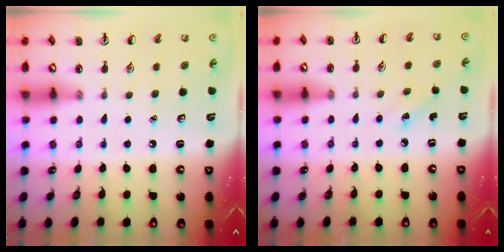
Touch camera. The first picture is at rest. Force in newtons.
{"total": 1.9, "press": 1.8, "slide": 0.7}